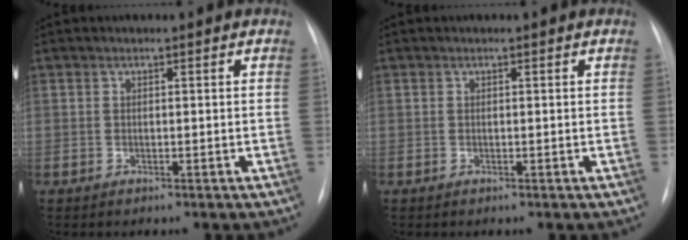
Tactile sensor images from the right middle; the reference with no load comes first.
{"total": 0.0}